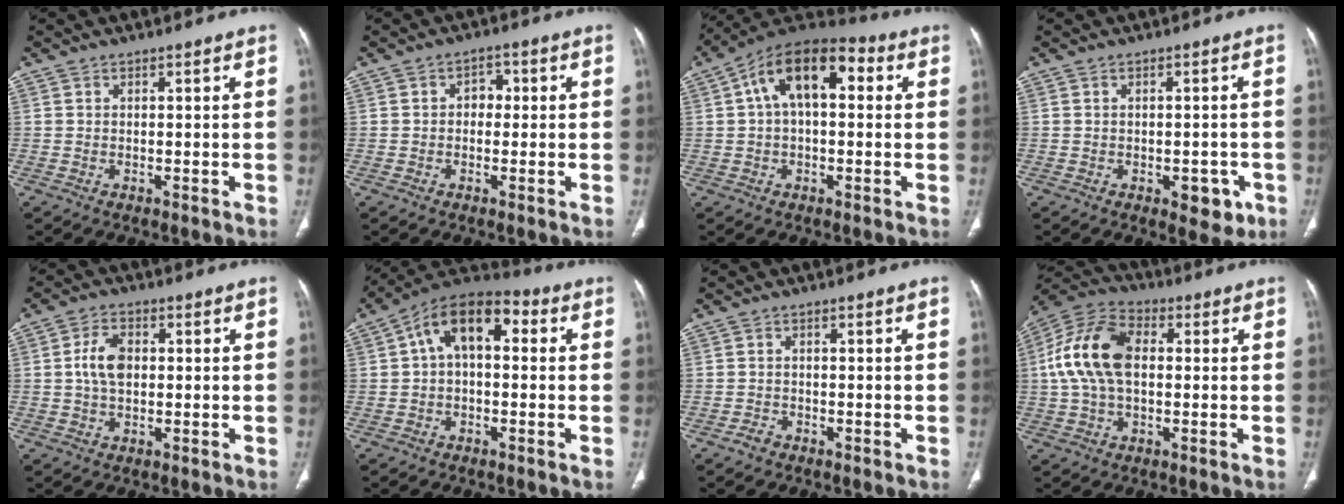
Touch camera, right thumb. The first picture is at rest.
{"total": 2.9, "force": [0.0, 2.3, 1.8], "torque": [-0.008, 0.012, -0.009]}
{"total": 14.5, "force": [3.2, 7.9, 11.8], "torque": [-0.181, 0.038, 0.044]}
{"total": 5.2, "force": [-2.1, 2.9, 3.8], "torque": [-0.024, 0.007, -0.020]}
{"total": 5.8, "force": [0.4, 3.7, 4.5], "torque": [-0.083, 0.008, 0.003]}
{"total": 11.9, "force": [2.0, 6.9, 9.5], "torque": [-0.135, 0.038, 0.017]}
{"total": 1.6, "force": [-1.2, 1.0, 0.4], "torque": [-0.013, 0.007, -0.021]}
{"total": 14.5, "force": [1.2, 9.0, 11.4], "torque": [-0.226, 0.031, 0.014]}